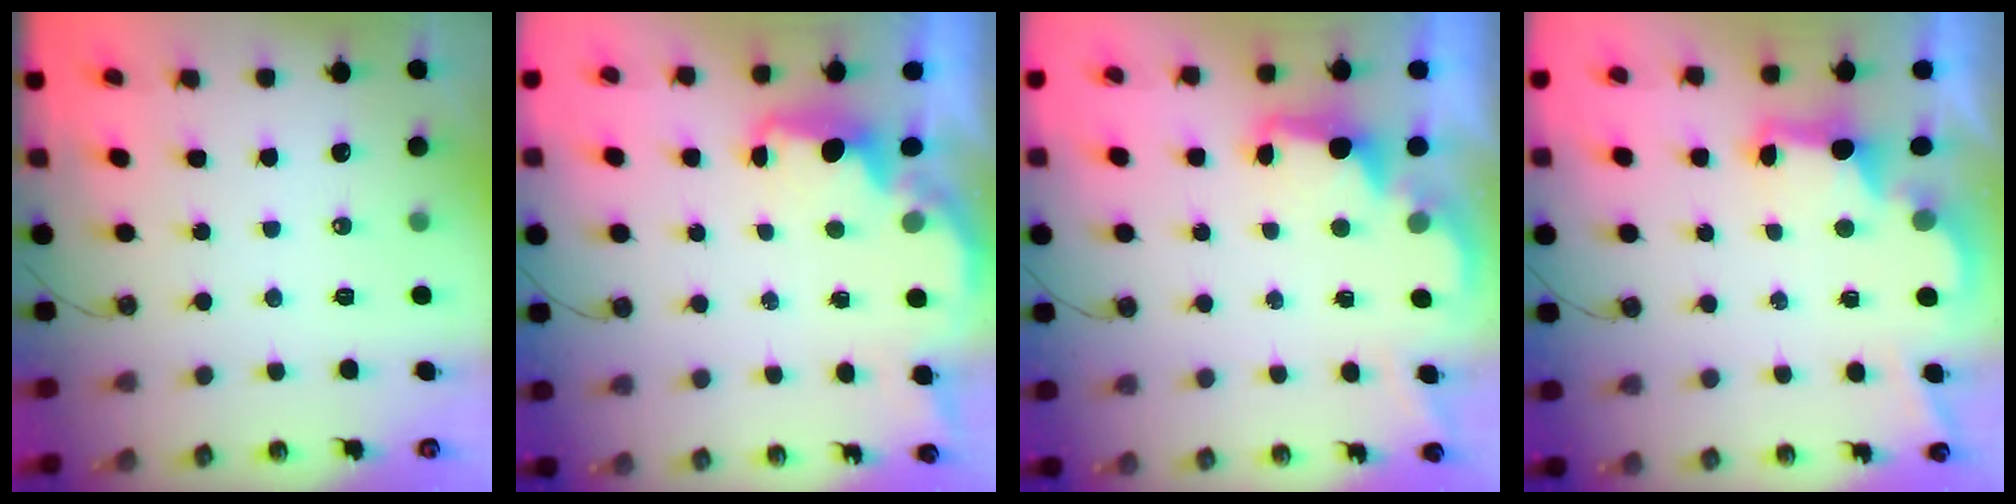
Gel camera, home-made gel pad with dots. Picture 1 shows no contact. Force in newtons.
{"total": 2.2, "press": 2.1, "slide": 0.8}
{"total": 2.6, "press": 2.5, "slide": 0.6}
{"total": 2.8, "press": 2.7, "slide": 0.9}